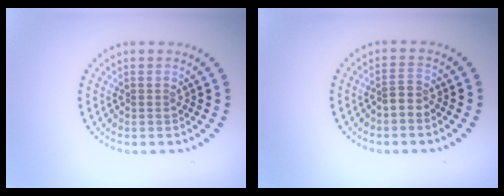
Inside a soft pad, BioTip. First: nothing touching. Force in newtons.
{"total": 1.6, "press": 1.2, "slide": 1.0}